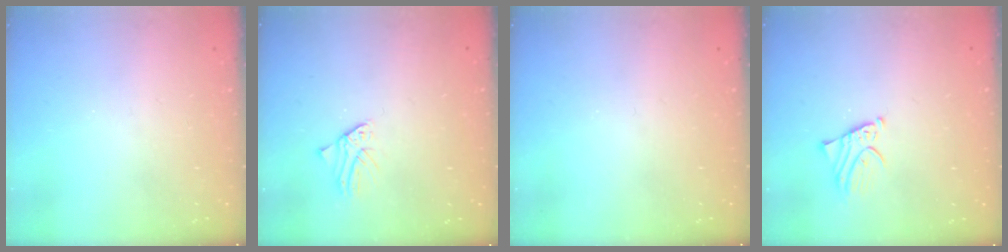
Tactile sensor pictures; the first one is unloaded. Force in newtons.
{"total": 1.1, "press": 1.1, "slide": 0.1}
{"total": 0.0}
{"total": 2.4, "press": 2.4, "slide": 0.2}